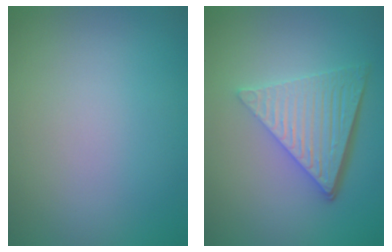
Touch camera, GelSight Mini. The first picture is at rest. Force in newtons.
{"total": 6.6, "press": 4.4, "slide": 4.9}